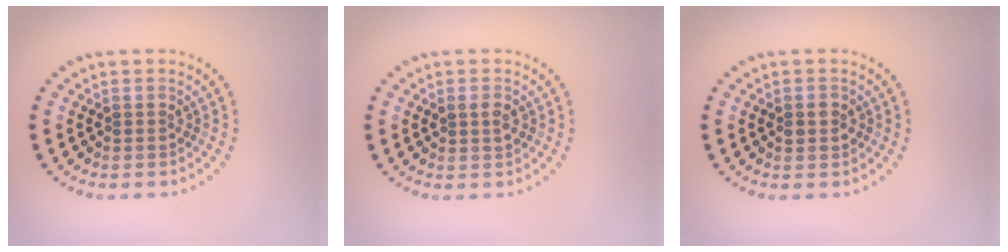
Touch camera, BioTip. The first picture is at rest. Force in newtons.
{"total": 1.5, "press": 1.5, "slide": 0.2}
{"total": 1.1, "press": 1.1, "slide": 0.1}